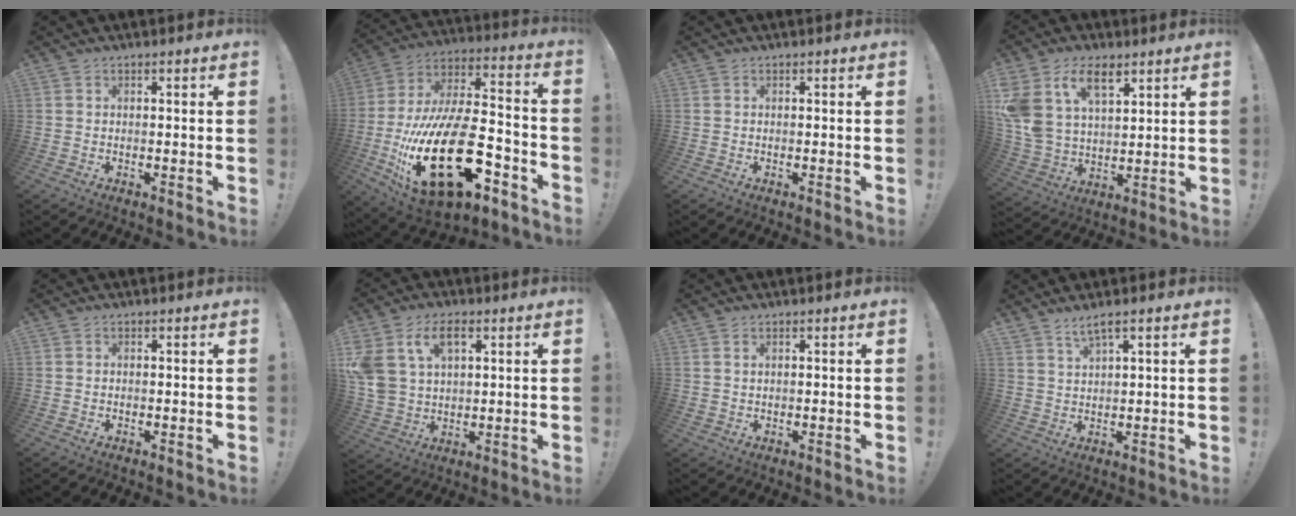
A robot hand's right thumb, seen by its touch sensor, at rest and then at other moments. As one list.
[{"total": 32.0, "force": [-10.4, 16.0, 25.6], "torque": [-0.488, 0.058, -0.154]}, {"total": 0.0}, {"total": 14.1, "force": [8.1, 8.1, 8.3], "torque": [-0.185, -0.039, 0.152]}, {"total": 0.0}, {"total": 12.4, "force": [5.5, 8.3, 7.4], "torque": [-0.164, -0.009, 0.107]}, {"total": 1.2, "force": [0.7, 0.6, 0.7], "torque": [-0.015, 0.001, 0.012]}, {"total": 3.9, "force": [2.9, 0.3, 2.6], "torque": [-0.047, -0.015, 0.049]}]